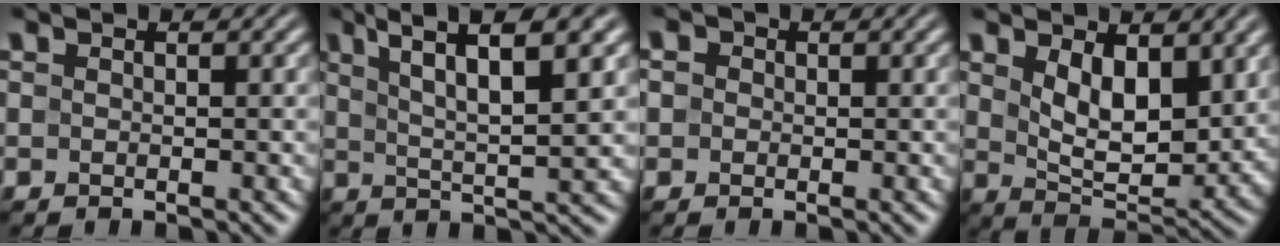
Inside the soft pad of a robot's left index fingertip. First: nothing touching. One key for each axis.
{"total": 7.3, "fx": 4.0, "fy": 1.5, "fz": 5.9, "tx": -0.097, "ty": 0.010, "tz": 0.072}
{"total": 1.6, "fx": 0.6, "fy": 1.4, "fz": 0.7, "tx": -0.008, "ty": 0.011, "tz": -0.011}
{"total": 6.0, "fx": 2.2, "fy": 3.2, "fz": 4.6, "tx": -0.088, "ty": -0.016, "tz": 0.047}